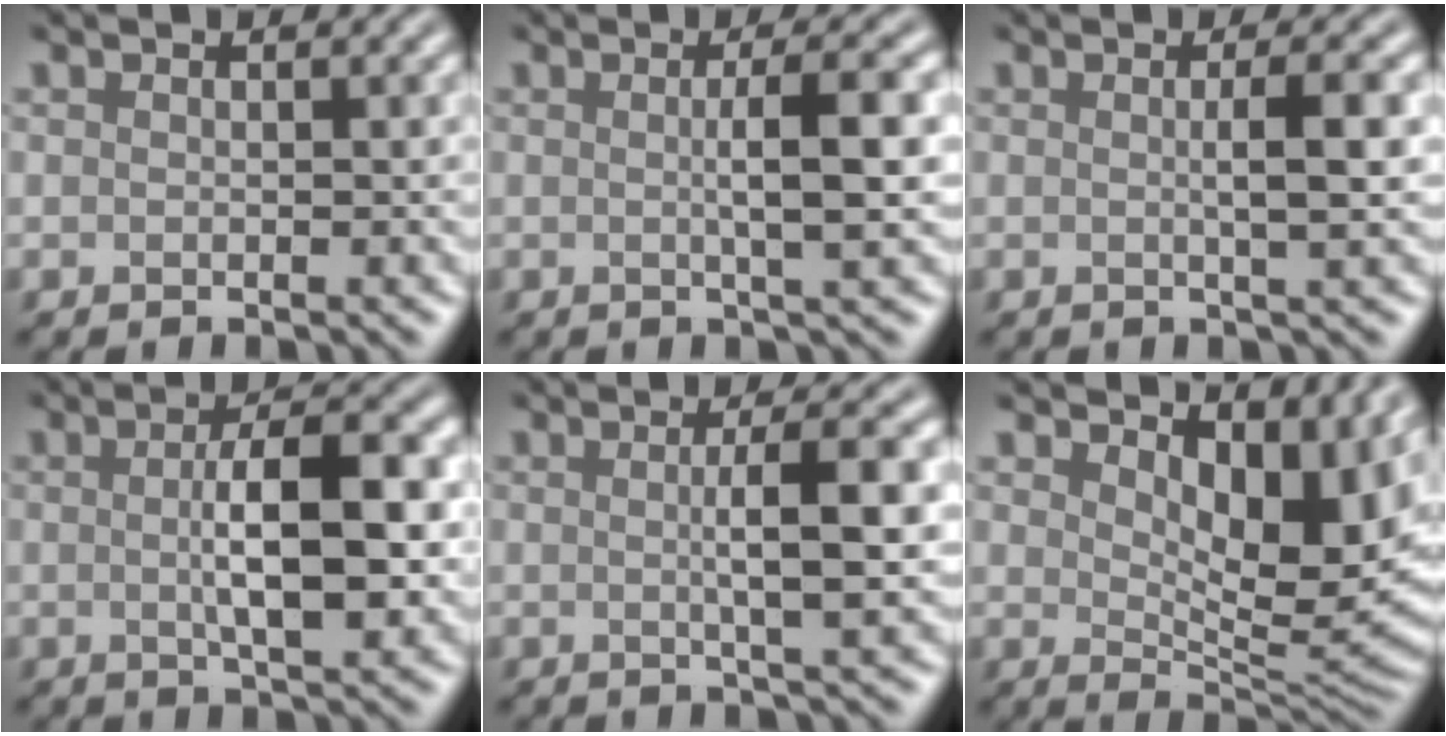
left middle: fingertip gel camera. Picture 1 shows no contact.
{"total": 4.1, "force": [0.2, 0.8, 4.1], "torque": [-0.059, 0.004, 0.000]}
{"total": 3.0, "force": [0.2, 0.6, 2.9], "torque": [-0.040, 0.002, -0.002]}
{"total": 6.7, "force": [0.1, 2.0, 6.4], "torque": [-0.106, 0.001, 0.000]}
{"total": 4.6, "force": [0.2, 0.9, 4.5], "torque": [-0.066, 0.005, 0.002]}
{"total": 7.9, "force": [3.5, 3.7, 6.0], "torque": [-0.095, -0.013, 0.050]}